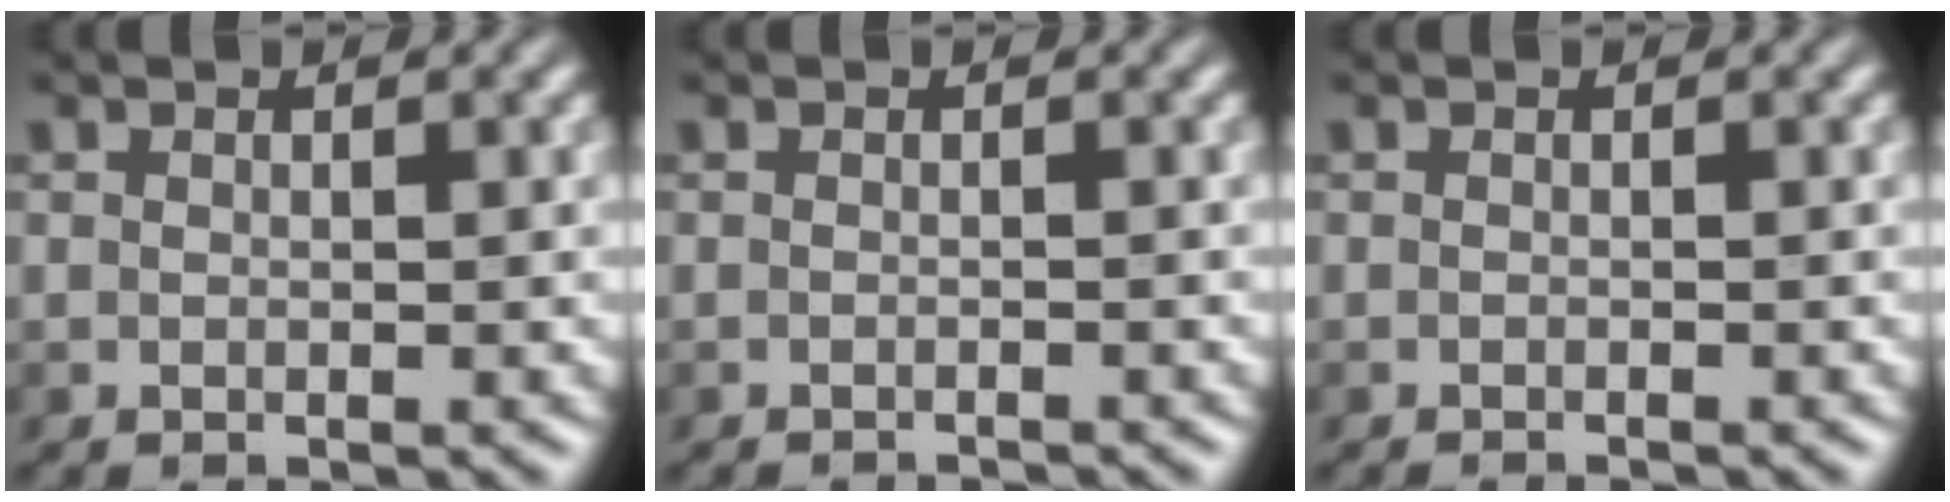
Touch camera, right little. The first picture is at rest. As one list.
[{"total": 2.1, "force": [-2.0, 0.2, 0.6], "torque": [0.002, -0.002, -0.034]}, {"total": 1.2, "force": [-1.1, 0.3, 0.5], "torque": [0.005, -0.003, -0.019]}]